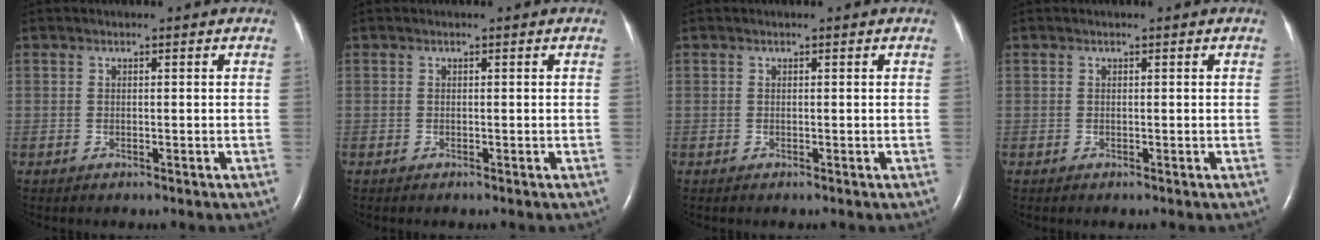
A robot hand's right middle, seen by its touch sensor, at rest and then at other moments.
{"total": 0.0}
{"total": 0.0}
{"total": 0.0}